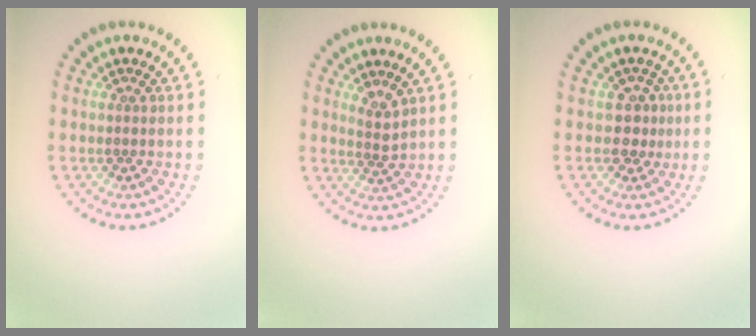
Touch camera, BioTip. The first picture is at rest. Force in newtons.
{"total": 1.7, "press": 1.1, "slide": 1.3}
{"total": 1.8, "press": 1.5, "slide": 1.1}